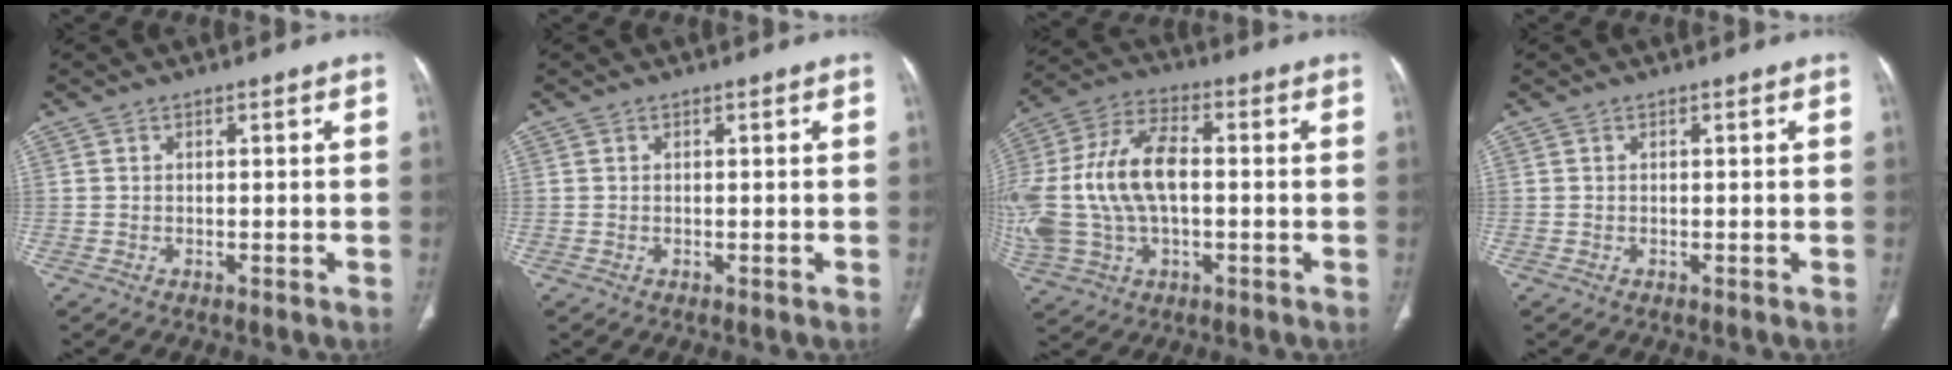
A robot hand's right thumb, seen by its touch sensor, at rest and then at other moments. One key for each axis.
{"total": 0.0}
{"total": 19.9, "fx": -0.1, "fy": 11.5, "fz": 16.3, "tx": -0.368, "ty": 0.021, "tz": 0.001}
{"total": 0.0}